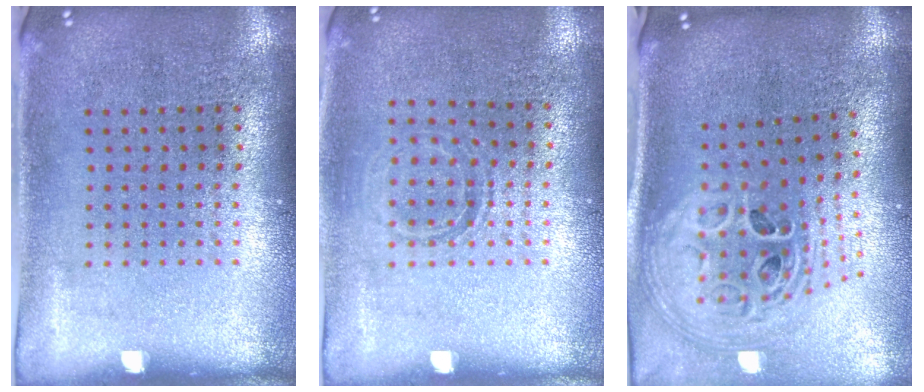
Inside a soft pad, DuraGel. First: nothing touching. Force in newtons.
{"total": 1.0, "press": 0.9, "slide": 0.4}
{"total": 2.9, "press": 2.0, "slide": 2.0}